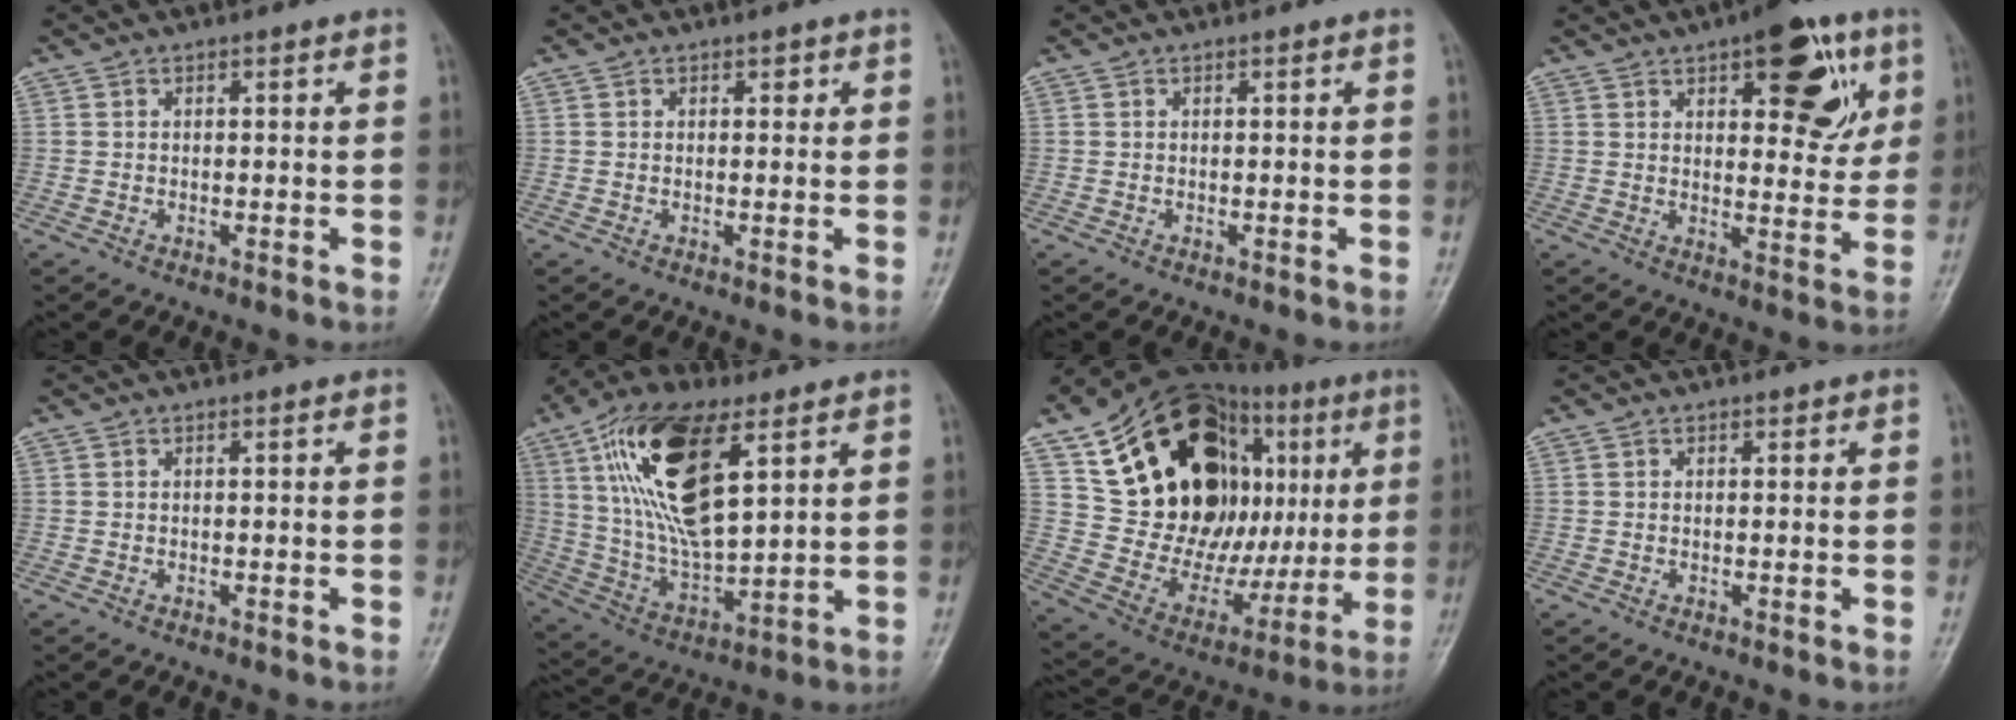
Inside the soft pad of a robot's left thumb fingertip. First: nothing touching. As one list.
[{"total": 1.2, "force": [0.5, 0.9, 0.6], "torque": [0.005, 0.001, 0.004]}, {"total": 0.0}, {"total": 14.7, "force": [6.7, 6.6, 11.3], "torque": [-0.099, -0.022, 0.087]}, {"total": 0.0}, {"total": 21.6, "force": [8.5, 9.3, 17.5], "torque": [-0.321, -0.024, 0.160]}, {"total": 34.0, "force": [9.5, 19.5, 26.2], "torque": [-0.357, 0.017, 0.170]}, {"total": 0.5, "force": [0.2, 0.4, 0.2], "torque": [0.006, 0.000, 0.002]}]